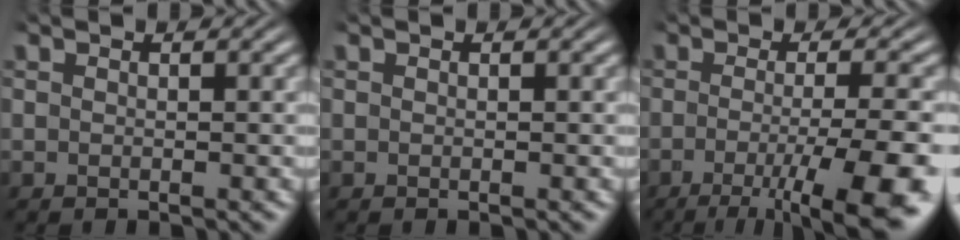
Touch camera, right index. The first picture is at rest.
{"total": 0.0}
{"total": 8.5, "force": [-3.8, 2.0, 7.4], "torque": [-0.095, -0.019, -0.046]}